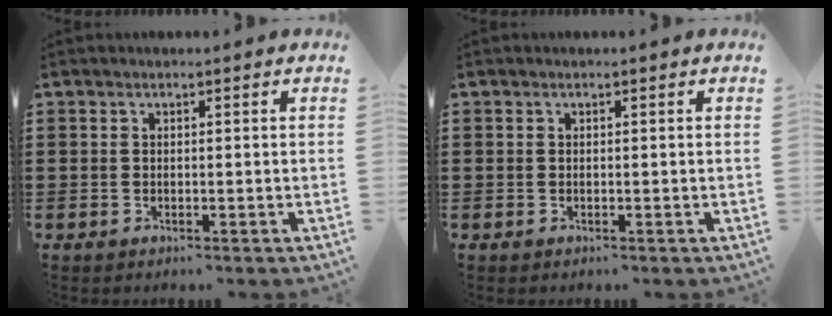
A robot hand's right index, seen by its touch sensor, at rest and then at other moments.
{"total": 0.0}